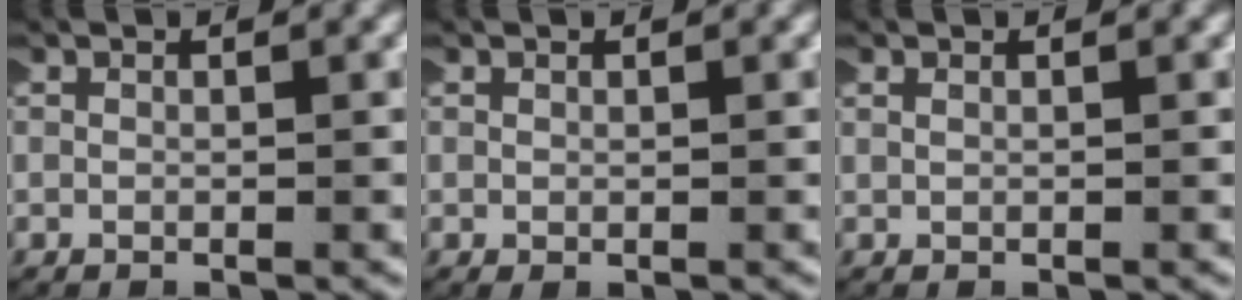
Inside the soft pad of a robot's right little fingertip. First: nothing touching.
{"total": 0.0}
{"total": 0.6, "force": [0.5, 0.1, 0.3], "torque": [-0.006, 0.000, 0.012]}